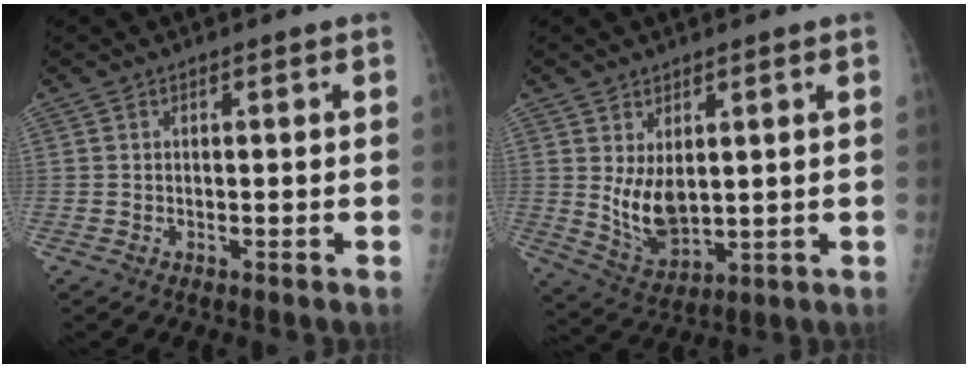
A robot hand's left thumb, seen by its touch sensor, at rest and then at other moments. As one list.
[{"total": 7.9, "force": [1.6, 4.4, 6.4], "torque": [-0.100, -0.026, 0.048]}]